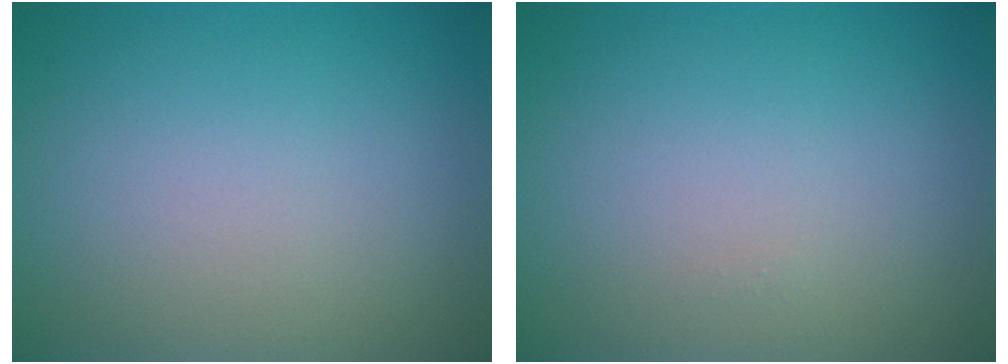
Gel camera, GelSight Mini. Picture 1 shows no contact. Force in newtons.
{"total": 0.0}